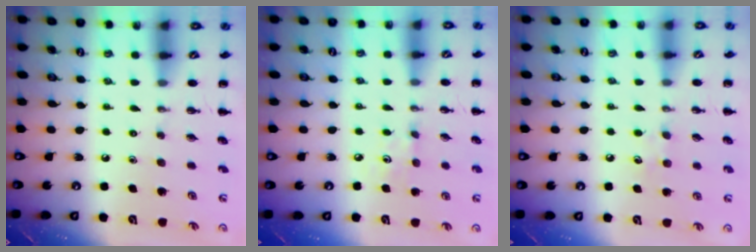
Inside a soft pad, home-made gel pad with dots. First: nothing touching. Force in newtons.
{"total": 4.3, "press": 4.0, "slide": 1.4}
{"total": 5.0, "press": 4.8, "slide": 1.5}